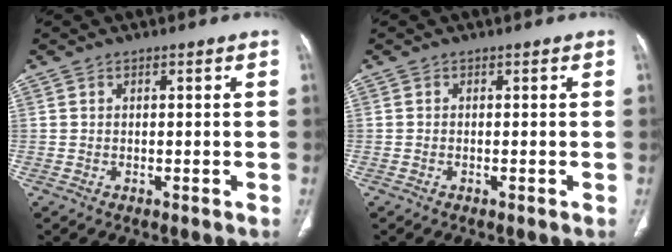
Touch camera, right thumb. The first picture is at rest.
{"total": 0.0}